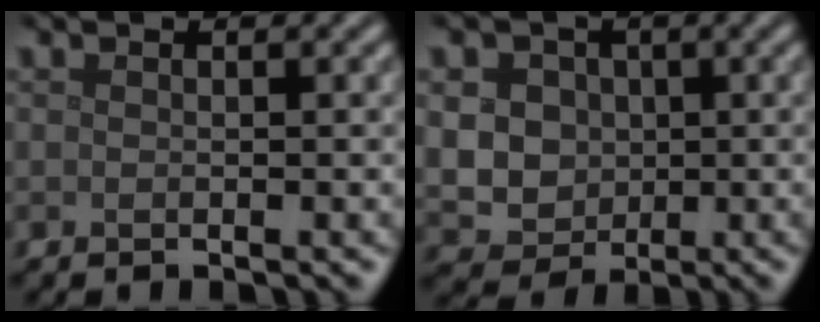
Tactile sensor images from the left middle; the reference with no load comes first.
{"total": 5.9, "force": [0.8, 5.2, 2.7], "torque": [-0.054, 0.017, 0.007]}